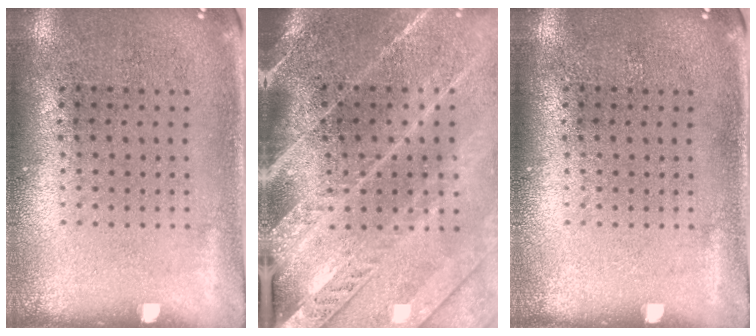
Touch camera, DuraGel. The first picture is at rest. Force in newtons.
{"total": 3.8, "press": 3.2, "slide": 2.1}
{"total": 0.0}